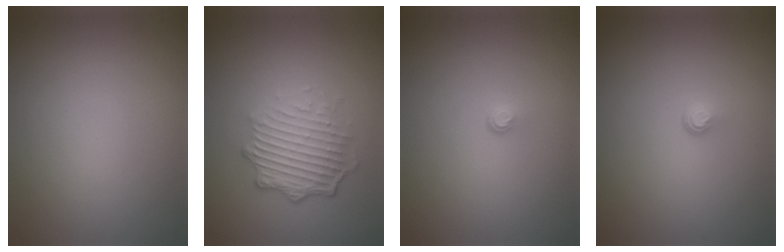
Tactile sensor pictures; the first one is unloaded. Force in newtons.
{"total": 5.0, "press": 3.5, "slide": 3.5}
{"total": 0.7, "press": 0.4, "slide": 0.6}
{"total": 0.9, "press": 0.5, "slide": 0.7}